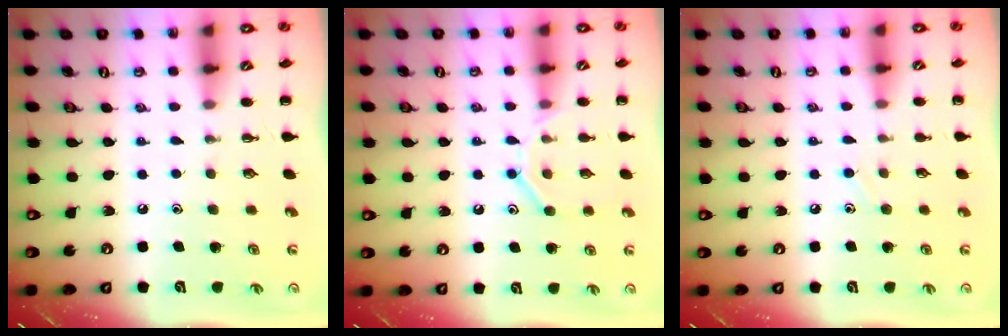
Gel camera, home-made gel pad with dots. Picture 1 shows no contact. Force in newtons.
{"total": 10.4, "press": 10.3, "slide": 1.6}
{"total": 6.6, "press": 6.1, "slide": 2.4}